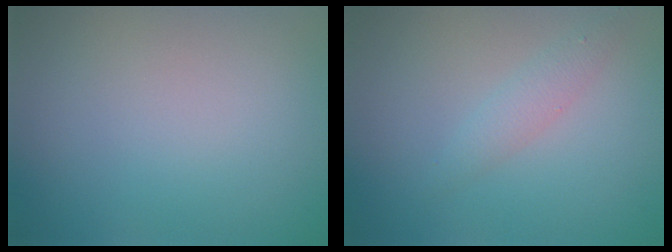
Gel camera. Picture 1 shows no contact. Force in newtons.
{"total": 1.6, "press": 1.6, "slide": 0.1}